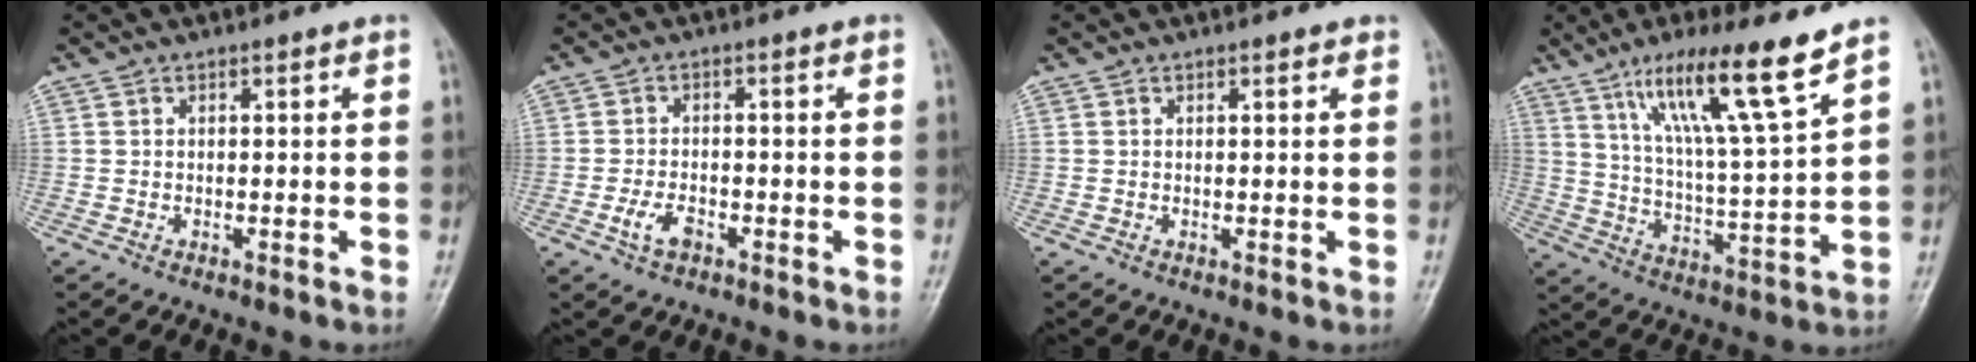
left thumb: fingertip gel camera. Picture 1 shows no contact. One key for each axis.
{"total": 3.5, "fx": -1.7, "fy": 1.8, "fz": 2.5, "tx": -0.052, "ty": 0.009, "tz": -0.032}
{"total": 1.0, "fx": 0.7, "fy": 0.3, "fz": 0.6, "tx": -0.009, "ty": -0.002, "tz": 0.007}
{"total": 15.9, "fx": 9.9, "fy": 0.9, "fz": 12.4, "tx": -0.211, "ty": -0.048, "tz": 0.178}